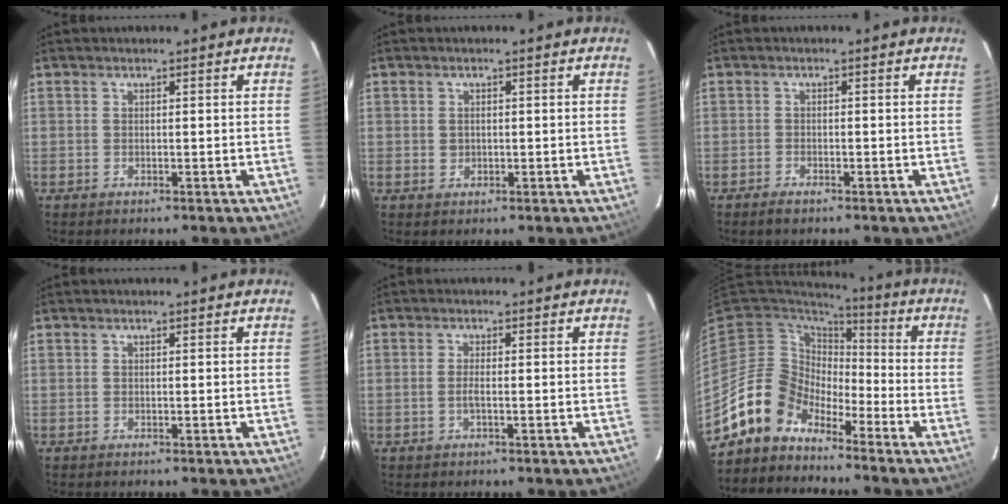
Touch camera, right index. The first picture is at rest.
{"total": 1.1, "force": [0.1, 1.0, 0.5], "torque": [-0.008, 0.003, 0.001]}
{"total": 1.6, "force": [-1.3, 0.5, 0.7], "torque": [-0.018, 0.000, -0.026]}
{"total": 0.0}
{"total": 1.9, "force": [-0.5, 0.1, 1.8], "torque": [-0.037, 0.000, -0.011]}
{"total": 10.3, "force": [-8.4, 6.0, 0.6], "torque": [-0.019, 0.037, -0.162]}